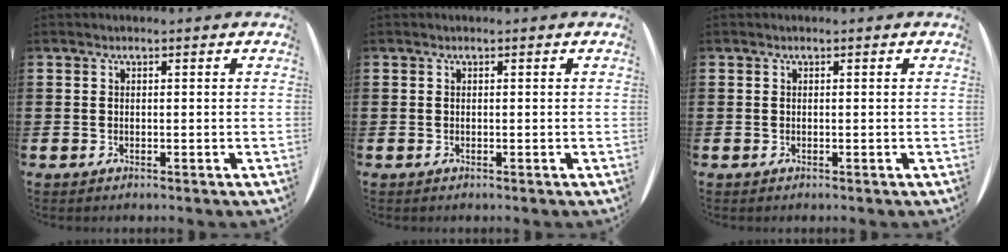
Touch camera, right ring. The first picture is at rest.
{"total": 0.0}
{"total": 0.0}